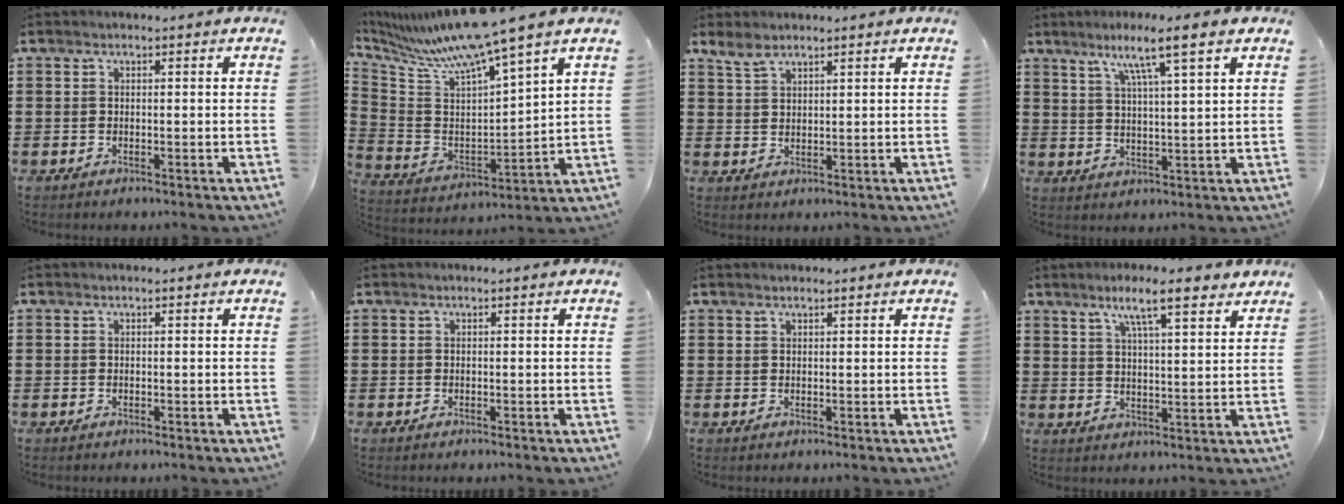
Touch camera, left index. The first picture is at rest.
{"total": 8.9, "force": [7.4, -1.1, 4.9], "torque": [-0.127, -0.059, 0.114]}
{"total": 3.3, "force": [2.4, 1.4, 1.6], "torque": [-0.038, 0.004, 0.046]}
{"total": 7.2, "force": [4.7, -0.2, 5.4], "torque": [-0.112, -0.009, 0.075]}
{"total": 0.0}
{"total": 0.0}
{"total": 0.8, "force": [0.7, 0.1, 0.2], "torque": [-0.005, 0.000, 0.014]}
{"total": 7.7, "force": [5.5, 1.2, 5.2], "torque": [-0.091, -0.012, 0.091]}